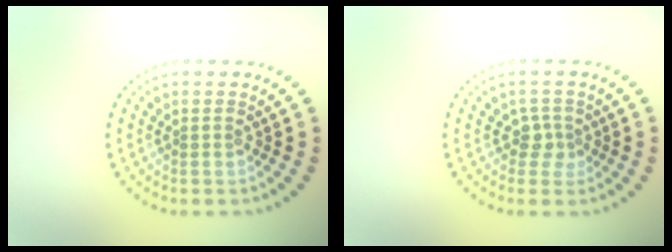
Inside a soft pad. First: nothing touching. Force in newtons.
{"total": 1.8, "press": 1.3, "slide": 1.2}